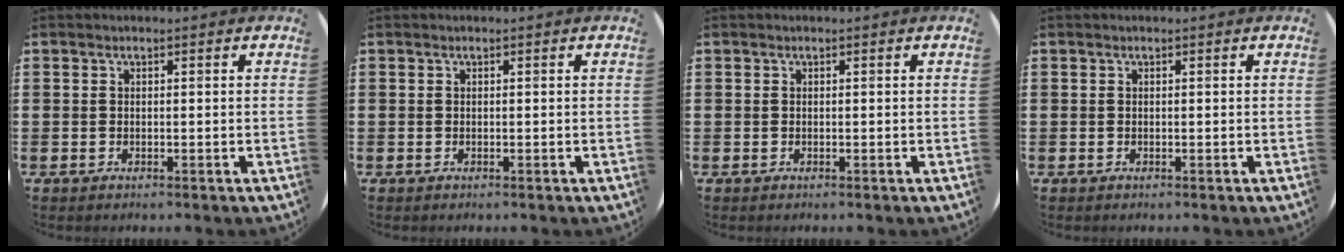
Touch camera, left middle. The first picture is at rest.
{"total": 0.0}
{"total": 0.0}
{"total": 0.0}